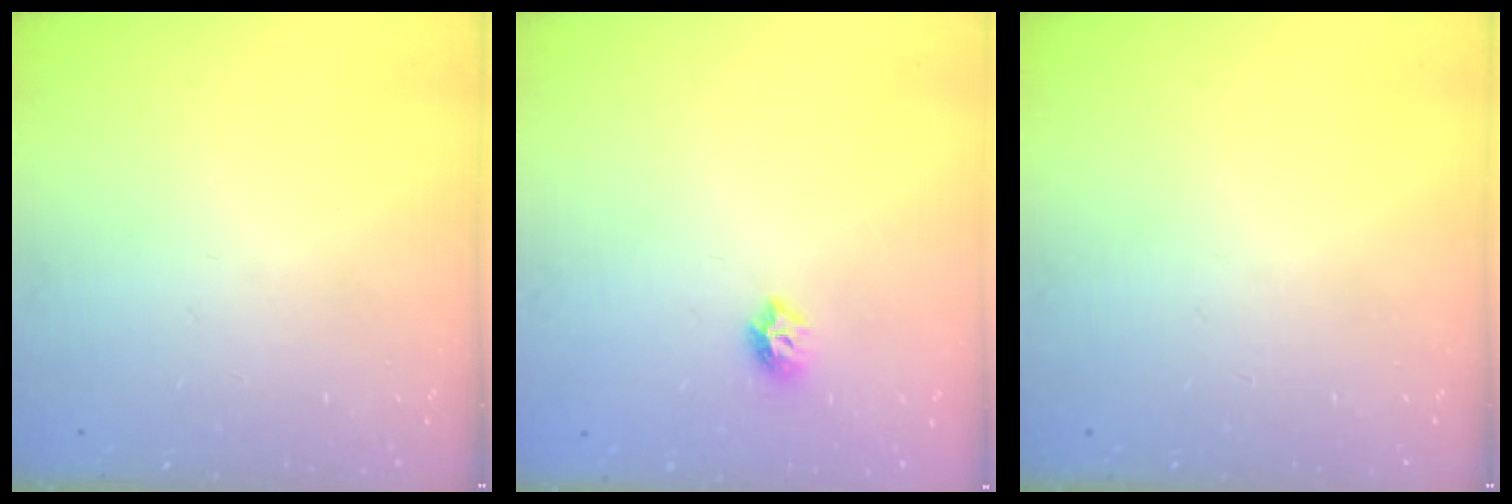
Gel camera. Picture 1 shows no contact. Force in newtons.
{"total": 6.0, "press": 5.9, "slide": 0.8}
{"total": 0.0}